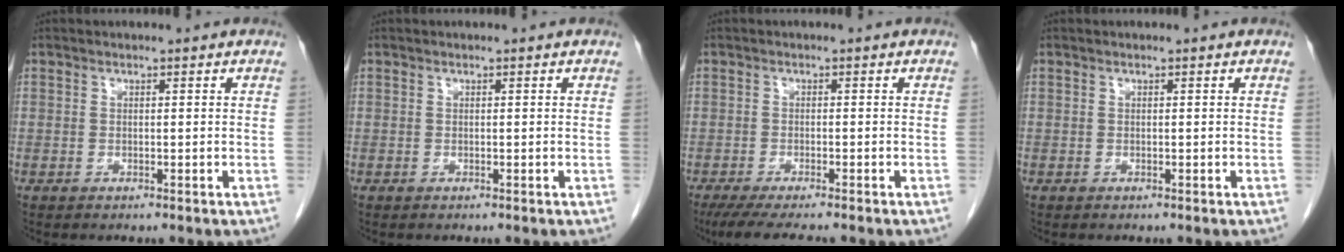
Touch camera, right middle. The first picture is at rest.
{"total": 0.0}
{"total": 7.1, "force": [-5.9, 0.4, 3.9], "torque": [-0.058, -0.020, -0.093]}
{"total": 0.0}